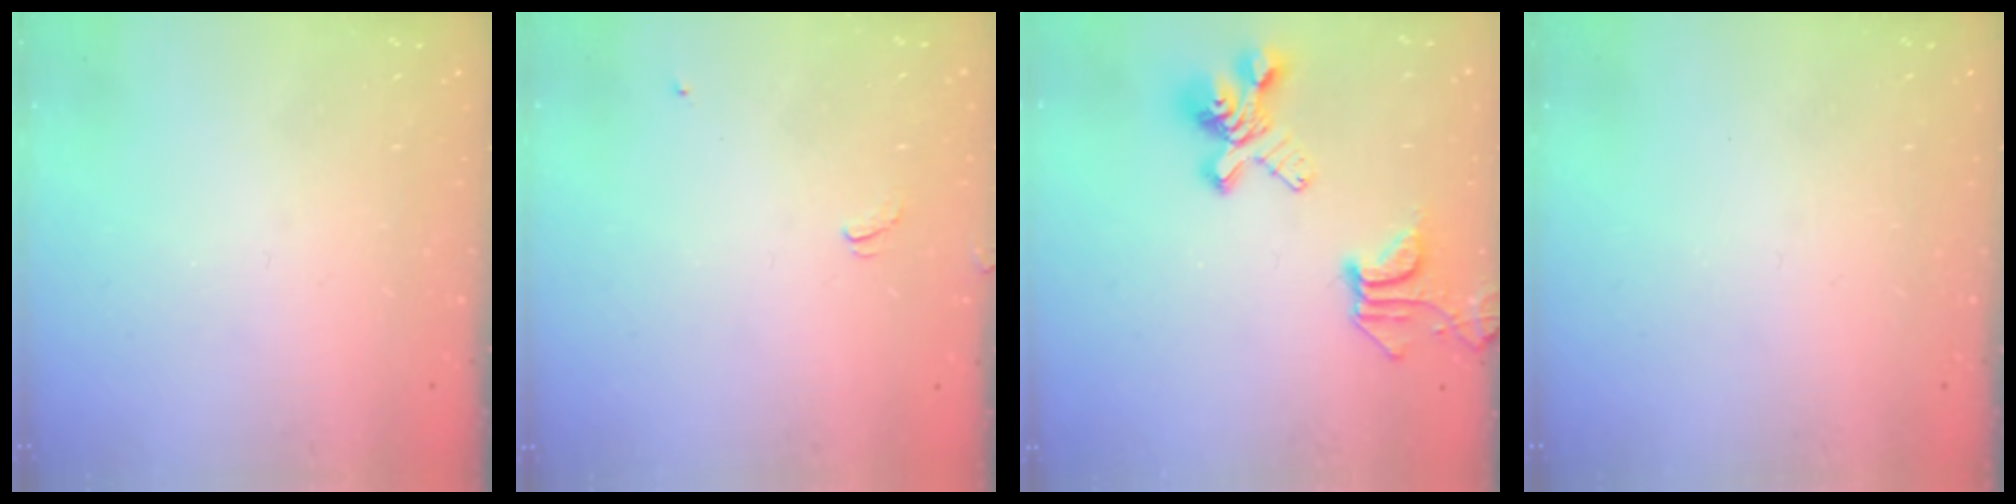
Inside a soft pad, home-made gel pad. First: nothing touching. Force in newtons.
{"total": 2.1, "press": 2.0, "slide": 0.4}
{"total": 7.4, "press": 7.1, "slide": 2.1}
{"total": 0.0}